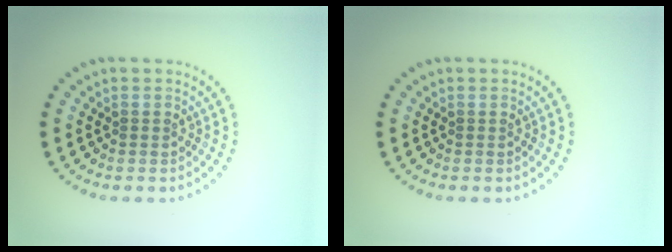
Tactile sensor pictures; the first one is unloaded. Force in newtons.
{"total": 0.0}